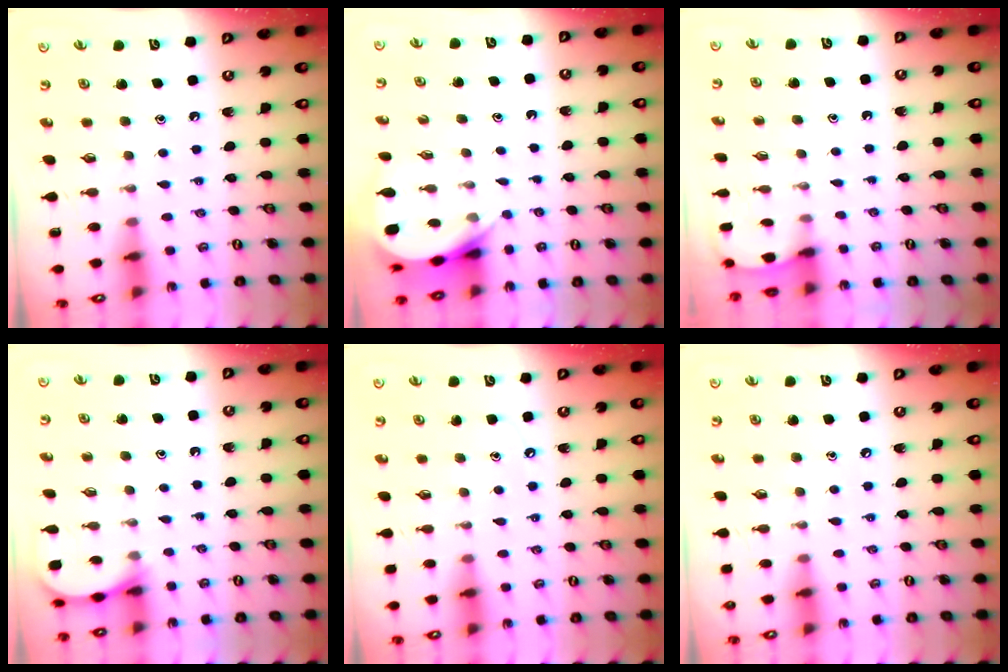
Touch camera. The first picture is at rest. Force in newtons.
{"total": 4.5, "press": 4.5, "slide": 0.4}
{"total": 1.2, "press": 1.2, "slide": 0.1}
{"total": 3.6, "press": 3.6, "slide": 0.3}
{"total": 3.8, "press": 3.8, "slide": 0.5}
{"total": 3.1, "press": 3.0, "slide": 0.4}